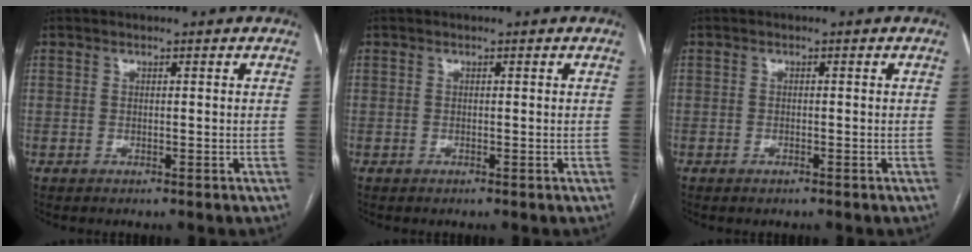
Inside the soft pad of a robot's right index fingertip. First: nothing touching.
{"total": 0.0}
{"total": 0.7, "force": [-0.5, 0.2, 0.3], "torque": [-0.010, 0.000, -0.005]}